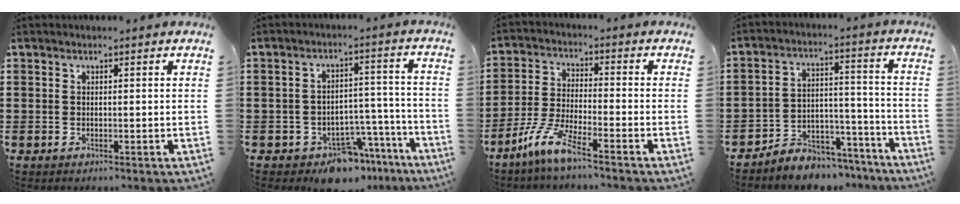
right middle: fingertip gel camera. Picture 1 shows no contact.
{"total": 7.1, "force": [-6.3, 2.6, 1.9], "torque": [-0.025, 0.031, -0.116]}
{"total": 7.1, "force": [-5.3, 0.5, 4.6], "torque": [-0.114, -0.012, -0.105]}
{"total": 5.7, "force": [-5.4, 1.6, 0.2], "torque": [-0.003, 0.018, -0.108]}